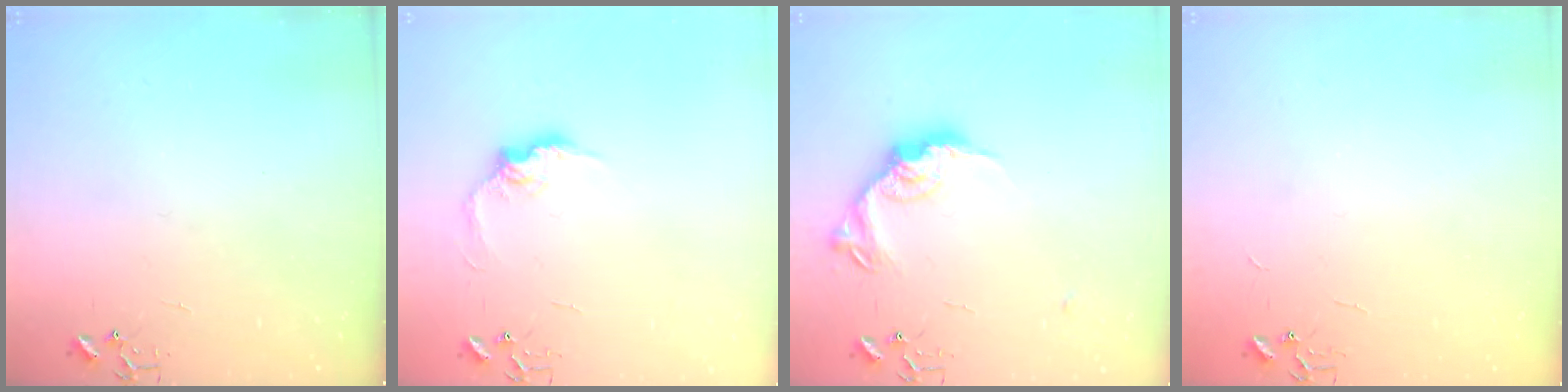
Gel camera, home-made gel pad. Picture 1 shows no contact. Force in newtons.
{"total": 10.1, "press": 10.0, "slide": 0.5}
{"total": 15.6, "press": 15.6, "slide": 0.7}
{"total": 2.2, "press": 2.2, "slide": 0.3}